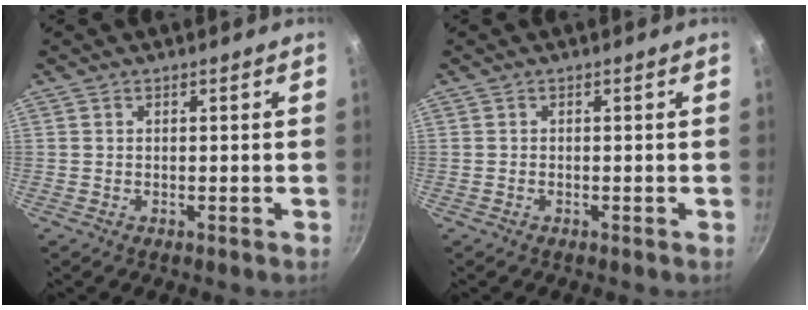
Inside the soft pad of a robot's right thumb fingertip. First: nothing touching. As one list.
[{"total": 0.0}]